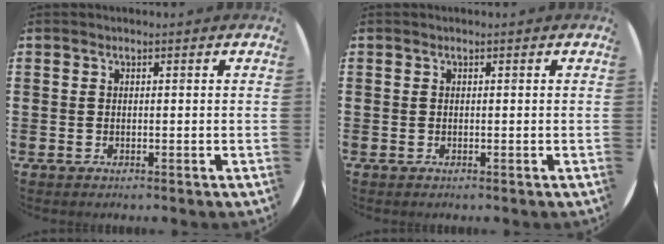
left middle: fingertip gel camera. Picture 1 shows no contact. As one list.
[{"total": 0.0}]